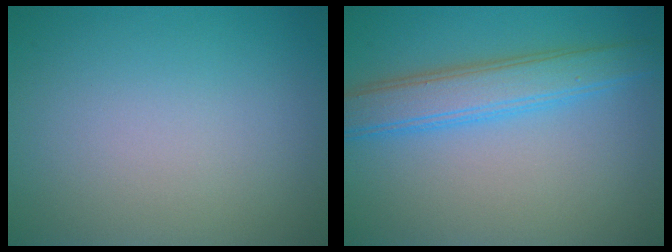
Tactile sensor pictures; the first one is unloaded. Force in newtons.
{"total": 4.5, "press": 4.5, "slide": 0.1}